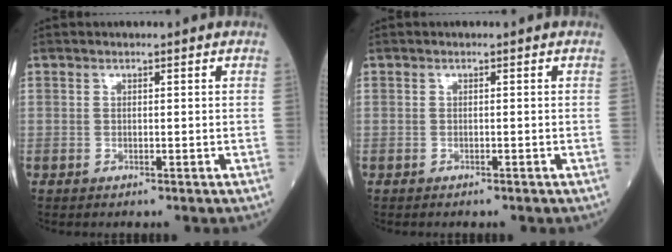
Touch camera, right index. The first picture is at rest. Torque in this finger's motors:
{"motor_torque": [0.01, -0.07, -0.03, -0.01]}